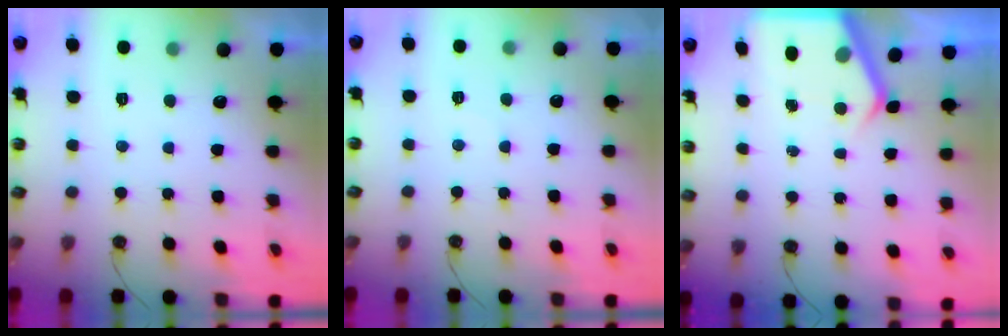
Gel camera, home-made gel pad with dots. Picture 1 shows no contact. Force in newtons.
{"total": 4.1, "press": 4.1, "slide": 0.6}
{"total": 5.4, "press": 5.4, "slide": 0.8}